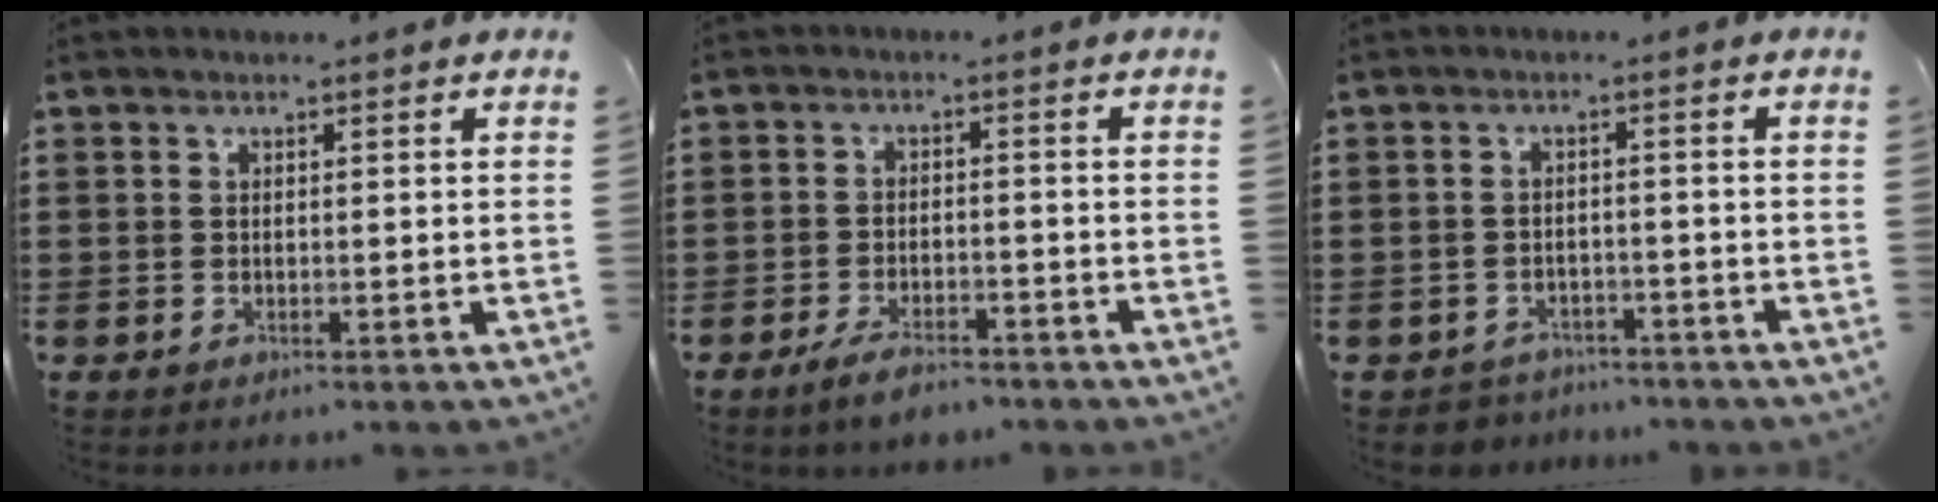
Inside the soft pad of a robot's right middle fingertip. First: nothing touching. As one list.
[{"total": 4.0, "force": [-3.3, 0.8, 2.0], "torque": [-0.041, 0.001, -0.063]}, {"total": 2.9, "force": [-2.8, 0.5, -0.3], "torque": [-0.007, -0.002, -0.062]}]